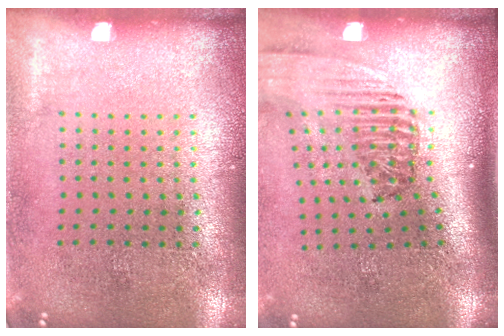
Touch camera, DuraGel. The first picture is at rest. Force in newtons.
{"total": 2.3, "press": 1.6, "slide": 1.7}